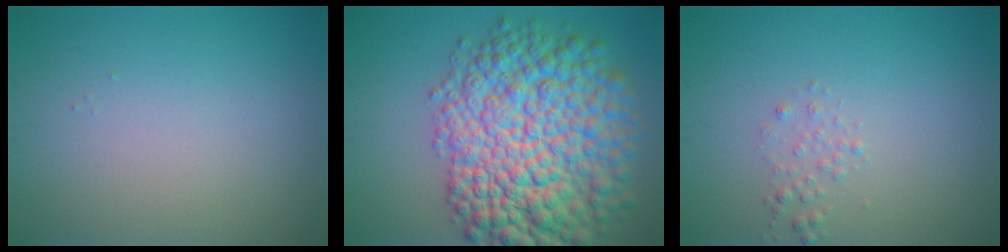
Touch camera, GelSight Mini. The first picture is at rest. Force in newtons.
{"total": 13.8, "press": 13.8, "slide": 0.4}
{"total": 0.9, "press": 0.9, "slide": 0.1}